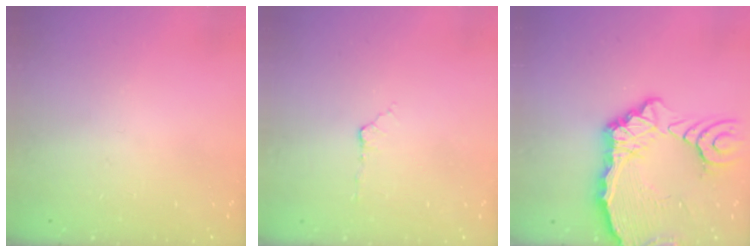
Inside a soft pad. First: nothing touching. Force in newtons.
{"total": 3.3, "press": 3.1, "slide": 1.1}
{"total": 15.0, "press": 14.8, "slide": 2.0}